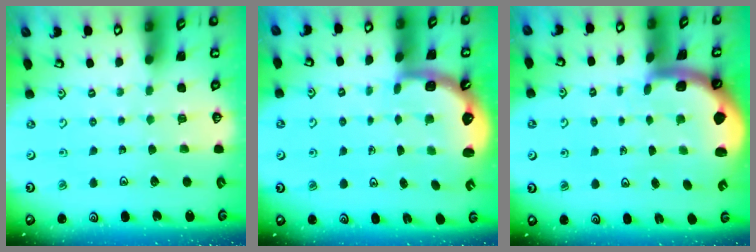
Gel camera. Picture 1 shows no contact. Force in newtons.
{"total": 2.8, "press": 2.5, "slide": 1.2}
{"total": 2.3, "press": 2.3, "slide": 0.5}